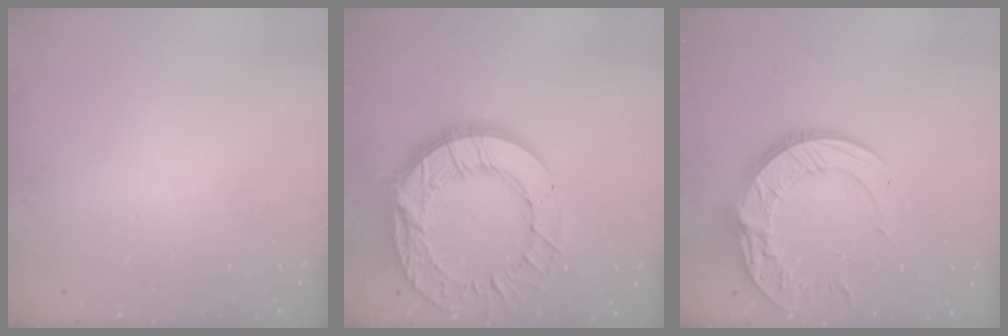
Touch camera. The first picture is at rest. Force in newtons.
{"total": 22.1, "press": 22.0, "slide": 2.0}
{"total": 15.2, "press": 15.2, "slide": 1.3}